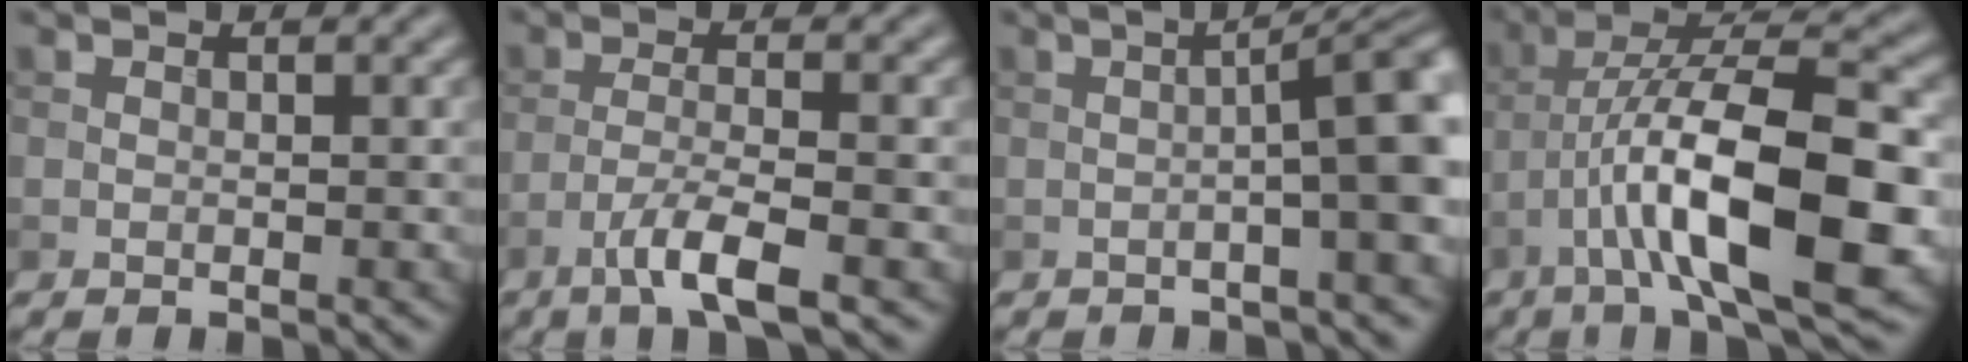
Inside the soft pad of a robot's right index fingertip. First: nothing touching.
{"total": 4.6, "force": [-2.5, 0.7, 3.8], "torque": [-0.069, 0.003, -0.055]}
{"total": 6.1, "force": [-0.5, 0.8, 6.0], "torque": [-0.079, 0.017, -0.012]}
{"total": 12.6, "force": [-3.8, 3.7, 11.4], "torque": [-0.198, 0.015, -0.064]}